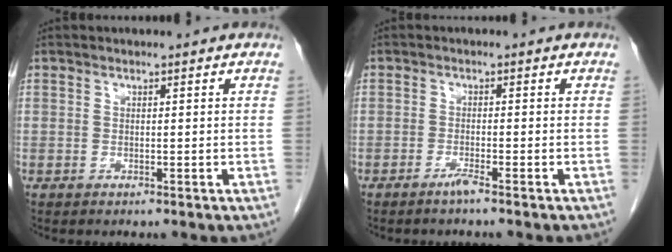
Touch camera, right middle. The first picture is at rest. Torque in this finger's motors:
{"motor_torque": [0.02, 0.05, 0.04, 0.01]}